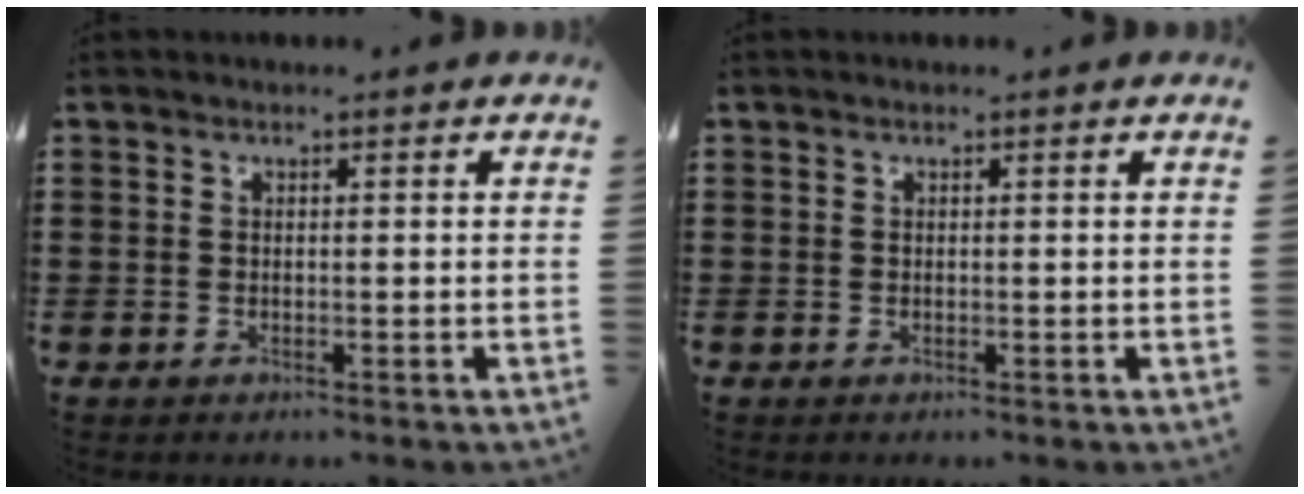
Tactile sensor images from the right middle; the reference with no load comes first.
{"total": 0.0}